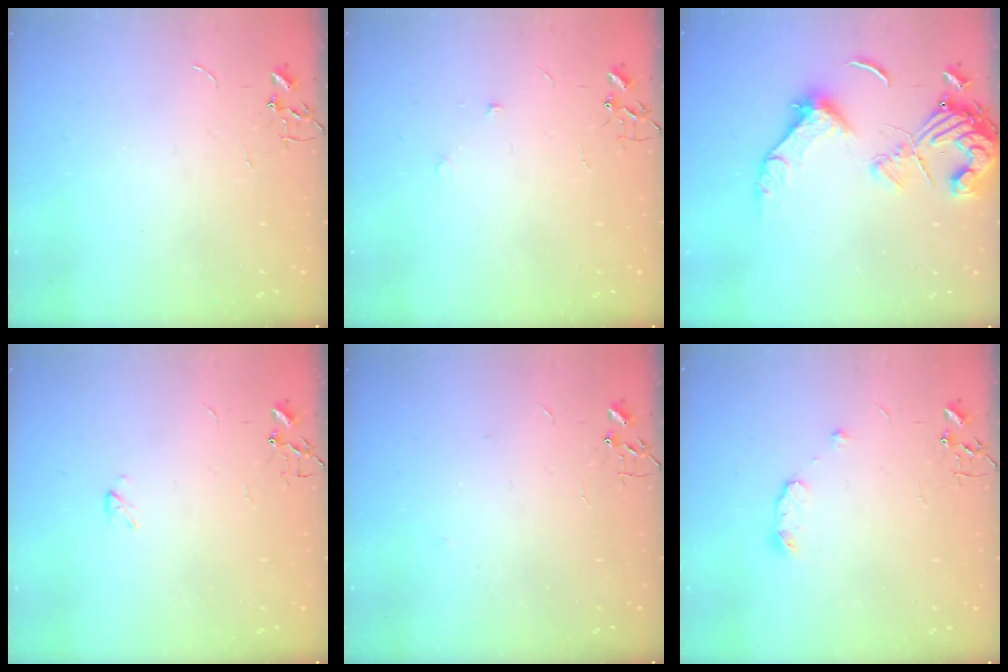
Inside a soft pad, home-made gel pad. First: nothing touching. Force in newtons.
{"total": 5.1, "press": 4.9, "slide": 1.7}
{"total": 14.4, "press": 14.3, "slide": 1.9}
{"total": 2.3, "press": 2.3, "slide": 0.4}
{"total": 2.5, "press": 2.1, "slide": 1.4}
{"total": 6.7, "press": 6.7, "slide": 0.9}